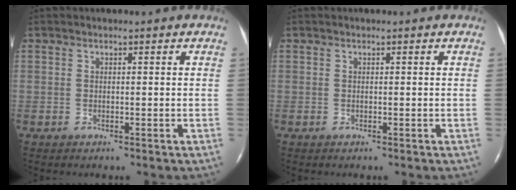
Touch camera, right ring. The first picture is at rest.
{"total": 0.0}